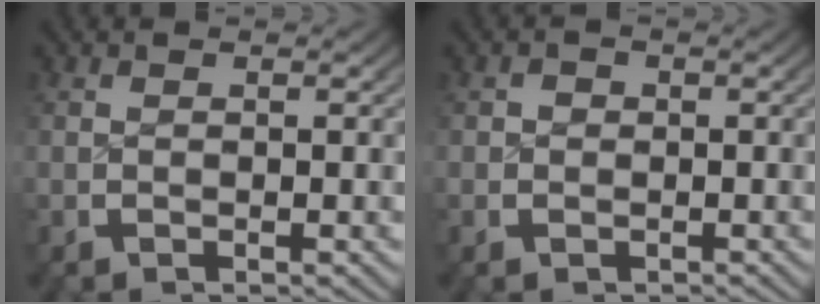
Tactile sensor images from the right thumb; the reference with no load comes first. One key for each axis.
{"total": 0.9, "fx": -0.1, "fy": 0.8, "fz": -0.4, "tx": 0.006, "ty": -0.001, "tz": -0.002}